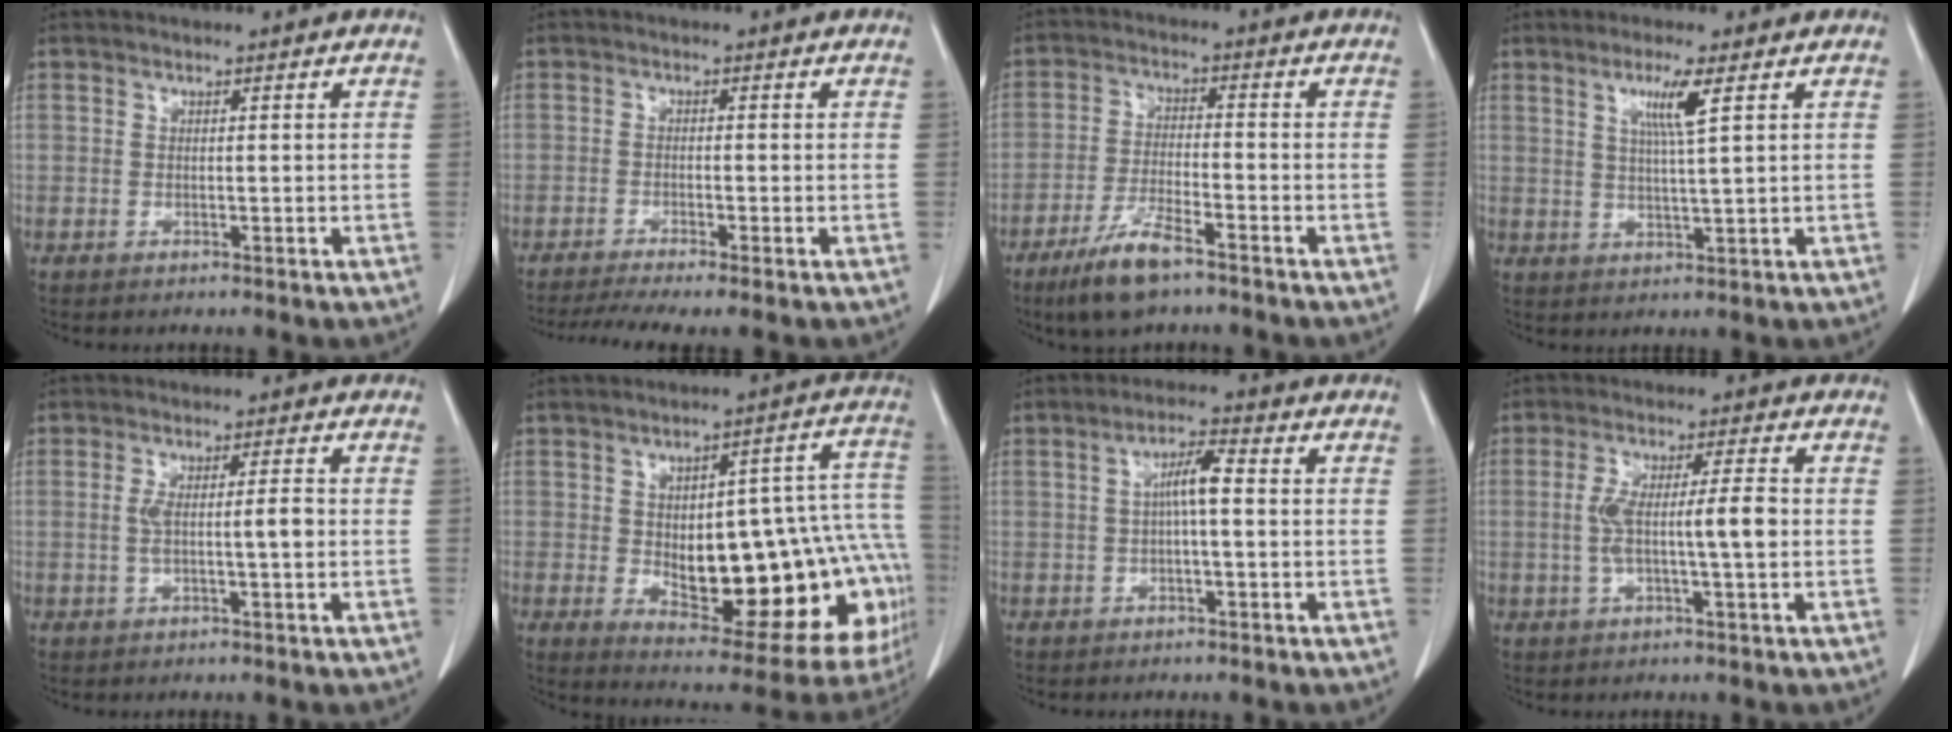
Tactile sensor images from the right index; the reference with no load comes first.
{"total": 6.6, "force": [-5.1, -0.1, 4.1], "torque": [-0.068, -0.008, -0.083]}
{"total": 8.1, "force": [-5.6, 1.4, 5.7], "torque": [-0.119, -0.016, -0.104]}
{"total": 4.9, "force": [2.1, -0.6, 4.4], "torque": [-0.084, -0.005, 0.038]}
{"total": 4.0, "force": [-0.3, 0.4, 3.9], "torque": [-0.074, 0.010, 0.003]}
{"total": 25.7, "force": [-3.9, 10.0, 23.4], "torque": [-0.219, 0.037, -0.019]}
{"total": 4.4, "force": [0.2, 0.6, 4.4], "torque": [-0.080, 0.012, 0.002]}
{"total": 6.7, "force": [-0.5, 0.5, 6.7], "torque": [-0.127, 0.015, -0.004]}